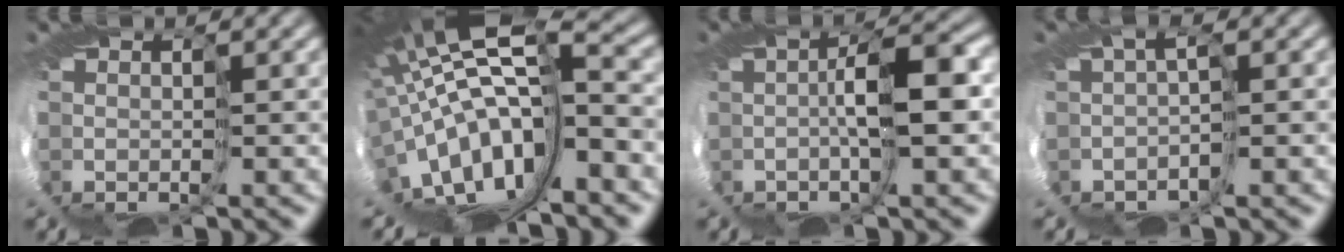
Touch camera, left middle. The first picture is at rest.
{"total": 12.7, "force": [-1.6, 5.6, 11.3], "torque": [-0.227, -0.005, 0.000]}
{"total": 3.4, "force": [-0.3, 0.2, 3.4], "torque": [-0.064, 0.011, -0.010]}
{"total": 1.2, "force": [-1.1, -0.4, 0.1], "torque": [-0.007, -0.006, -0.022]}